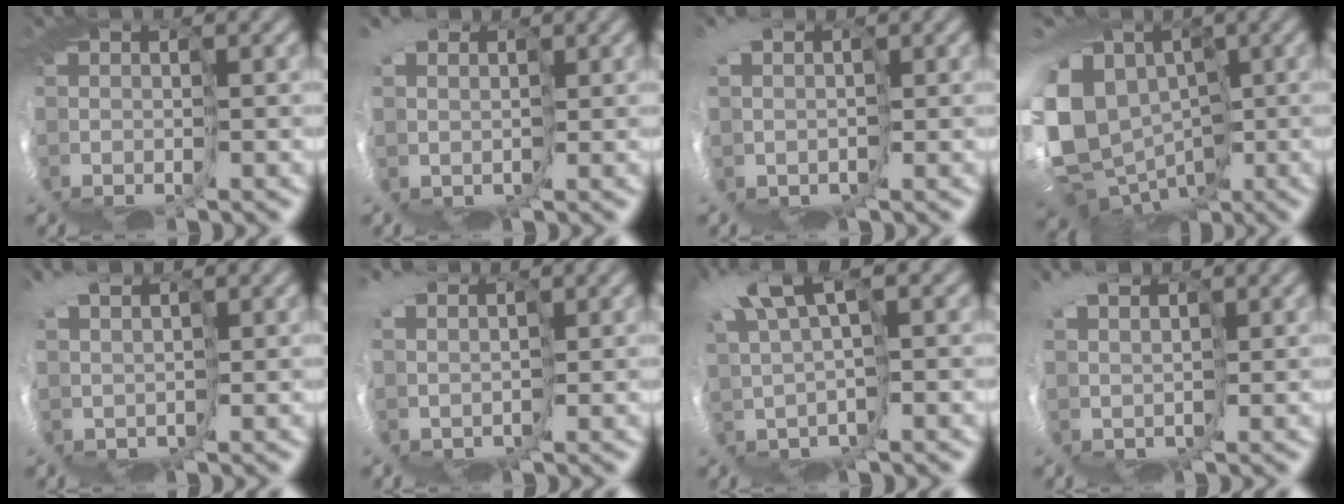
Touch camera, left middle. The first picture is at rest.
{"total": 5.0, "force": [1.6, 4.2, 2.3], "torque": [-0.044, -0.016, 0.018]}
{"total": 4.5, "force": [0.6, 3.6, 2.6], "torque": [-0.052, -0.019, 0.007]}
{"total": 14.1, "force": [-0.6, 11.2, 8.5], "torque": [-0.195, 0.007, -0.021]}
{"total": 3.3, "force": [2.2, 1.8, 1.6], "torque": [-0.045, 0.001, 0.023]}
{"total": 4.3, "force": [1.8, 3.3, 2.2], "torque": [-0.051, -0.017, 0.021]}
{"total": 5.7, "force": [3.2, 1.5, 4.4], "torque": [-0.113, 0.005, 0.048]}
{"total": 3.4, "force": [2.5, 1.9, 1.4], "torque": [-0.039, 0.004, 0.029]}